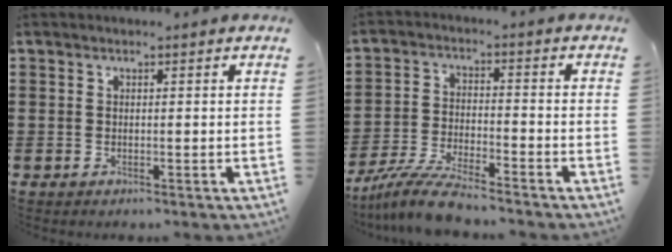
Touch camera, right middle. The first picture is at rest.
{"total": 7.8, "force": [-7.0, 0.3, 3.4], "torque": [-0.073, -0.004, -0.135]}